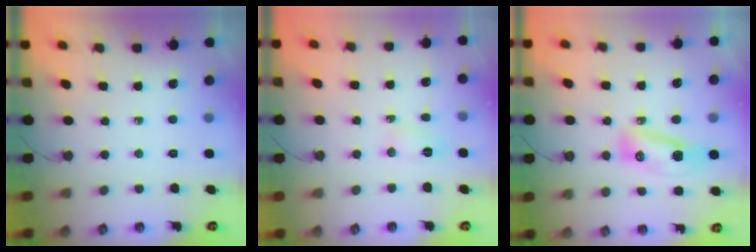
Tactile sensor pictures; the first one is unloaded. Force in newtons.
{"total": 3.9, "press": 3.9, "slide": 0.5}
{"total": 16.9, "press": 12.4, "slide": 11.5}